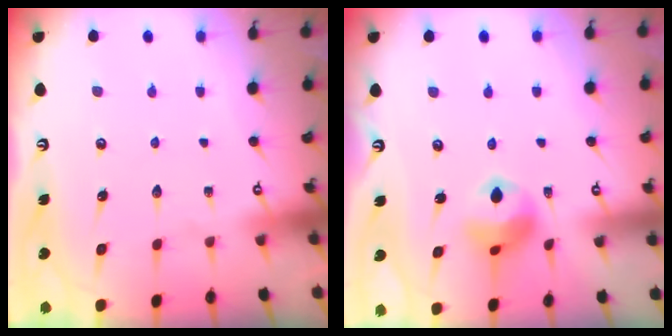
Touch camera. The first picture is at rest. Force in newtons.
{"total": 9.9, "press": 9.8, "slide": 1.2}